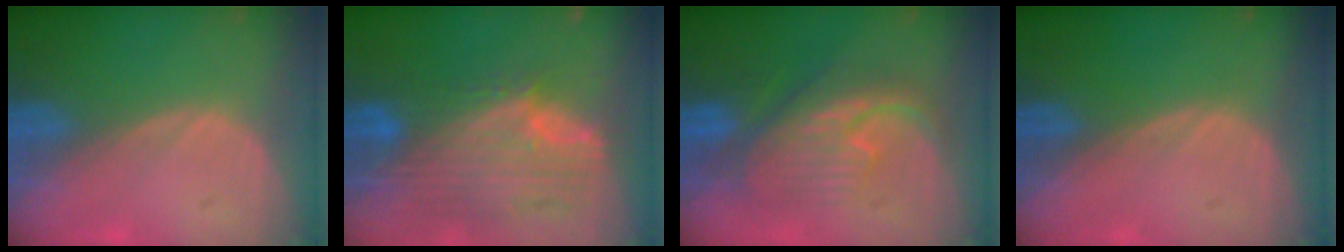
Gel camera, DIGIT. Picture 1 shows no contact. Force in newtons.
{"total": 12.0, "press": 10.2, "slide": 6.3}
{"total": 8.3, "press": 8.3, "slide": 0.2}
{"total": 0.0}